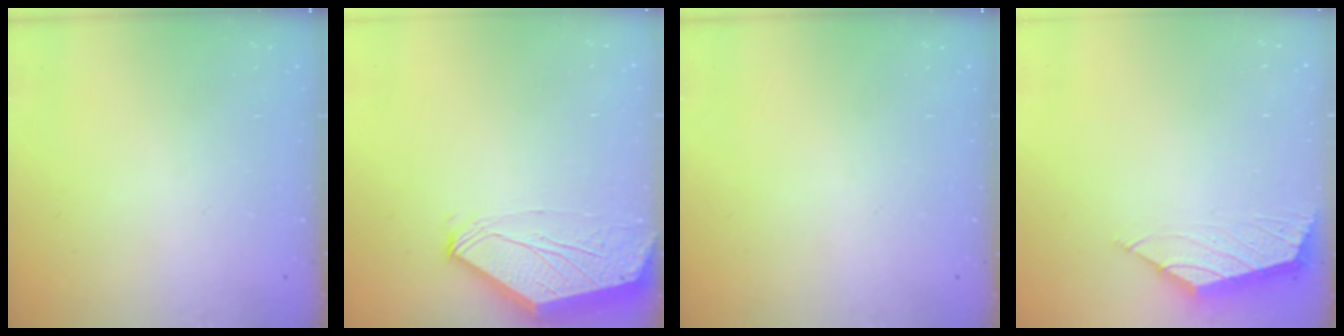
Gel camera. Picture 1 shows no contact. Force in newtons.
{"total": 0.0}
{"total": 0.0}
{"total": 1.8, "press": 1.8, "slide": 0.5}